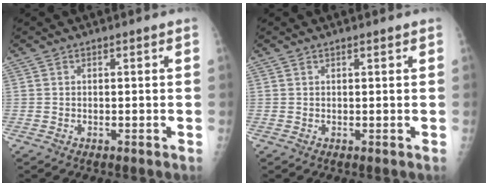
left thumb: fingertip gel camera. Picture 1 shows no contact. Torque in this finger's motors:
{"motor_torque": [-0.17, 0.00, -0.22, 0.17, -0.03]}